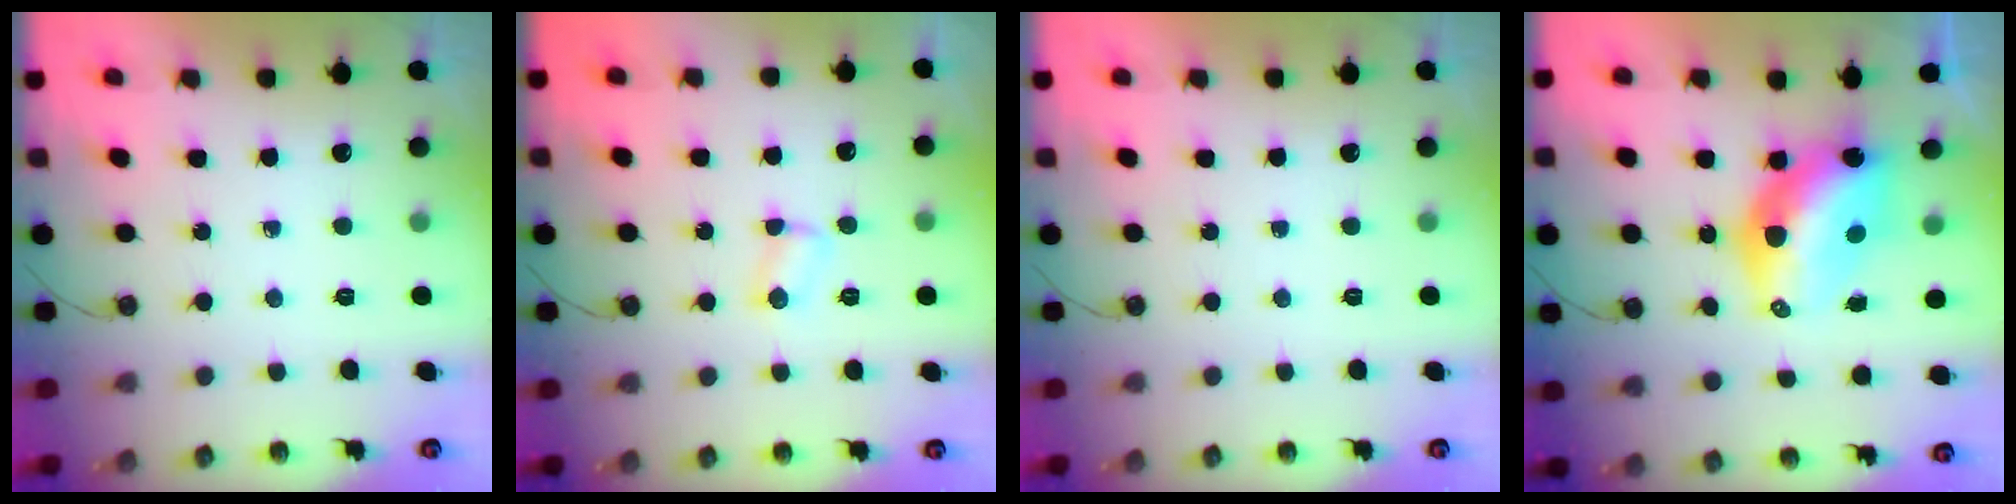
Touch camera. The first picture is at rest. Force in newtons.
{"total": 2.4, "press": 2.4, "slide": 0.4}
{"total": 0.0}
{"total": 11.3, "press": 11.3, "slide": 0.9}